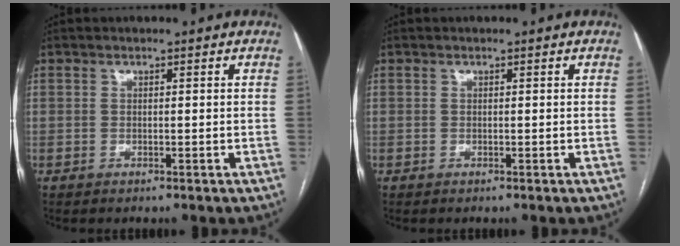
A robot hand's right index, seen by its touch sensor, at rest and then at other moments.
{"total": 0.0}